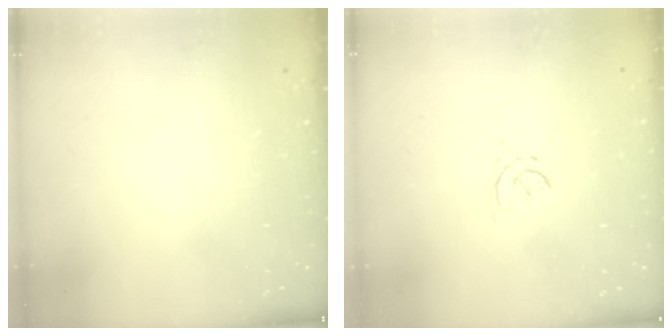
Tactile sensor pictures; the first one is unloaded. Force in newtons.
{"total": 1.8, "press": 1.7, "slide": 0.5}